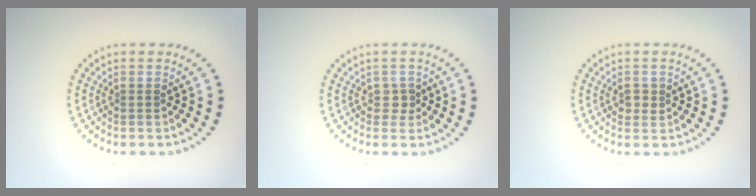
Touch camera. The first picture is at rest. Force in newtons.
{"total": 1.0, "press": 0.9, "slide": 0.5}
{"total": 1.3, "press": 1.3, "slide": 0.2}